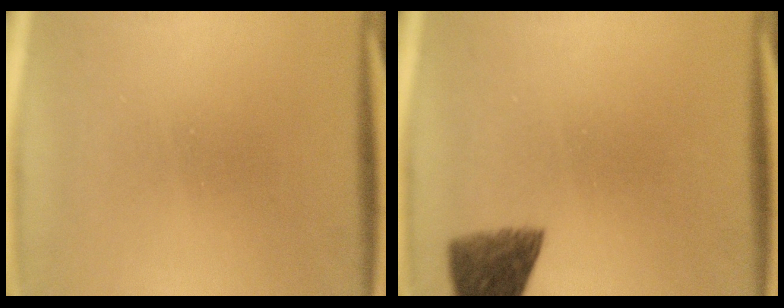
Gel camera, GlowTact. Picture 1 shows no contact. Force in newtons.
{"total": 6.5}